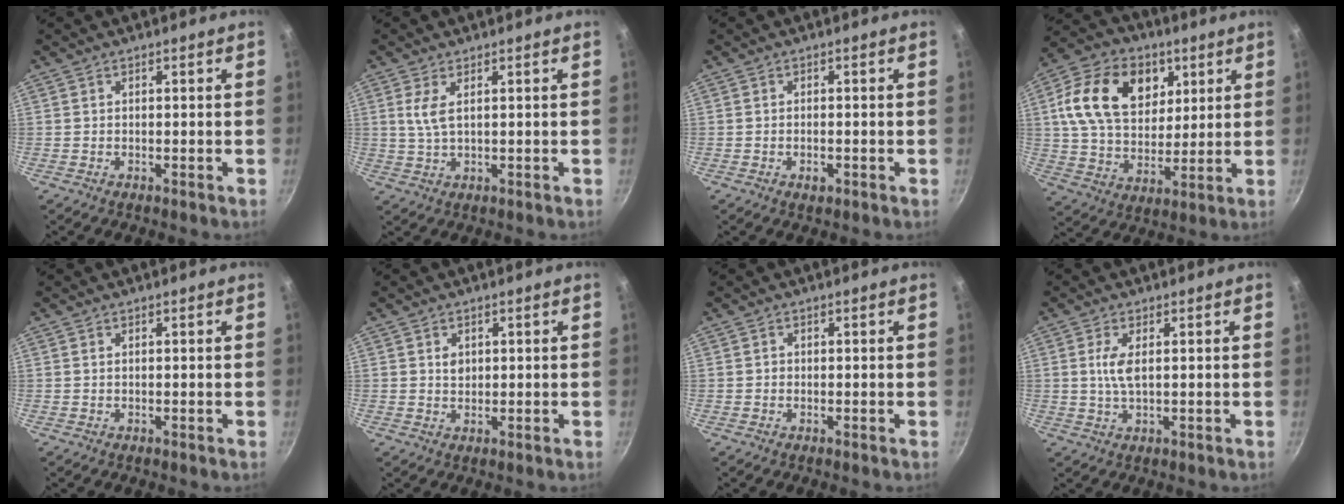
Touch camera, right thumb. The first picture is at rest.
{"total": 3.9, "force": [1.2, 1.5, 3.4], "torque": [-0.073, -0.007, 0.026]}
{"total": 1.7, "force": [-0.7, 0.9, 1.3], "torque": [-0.023, 0.001, -0.012]}
{"total": 19.4, "force": [6.5, 13.6, 12.1], "torque": [-0.194, -0.009, 0.106]}
{"total": 0.0}
{"total": 2.0, "force": [0.6, 1.6, 1.1], "torque": [-0.012, -0.002, 0.010]}
{"total": 0.6, "force": [0.0, 0.6, 0.1], "torque": [0.002, 0.003, -0.001]}
{"total": 3.9, "force": [0.7, 1.4, 3.6], "torque": [-0.078, -0.001, 0.015]}